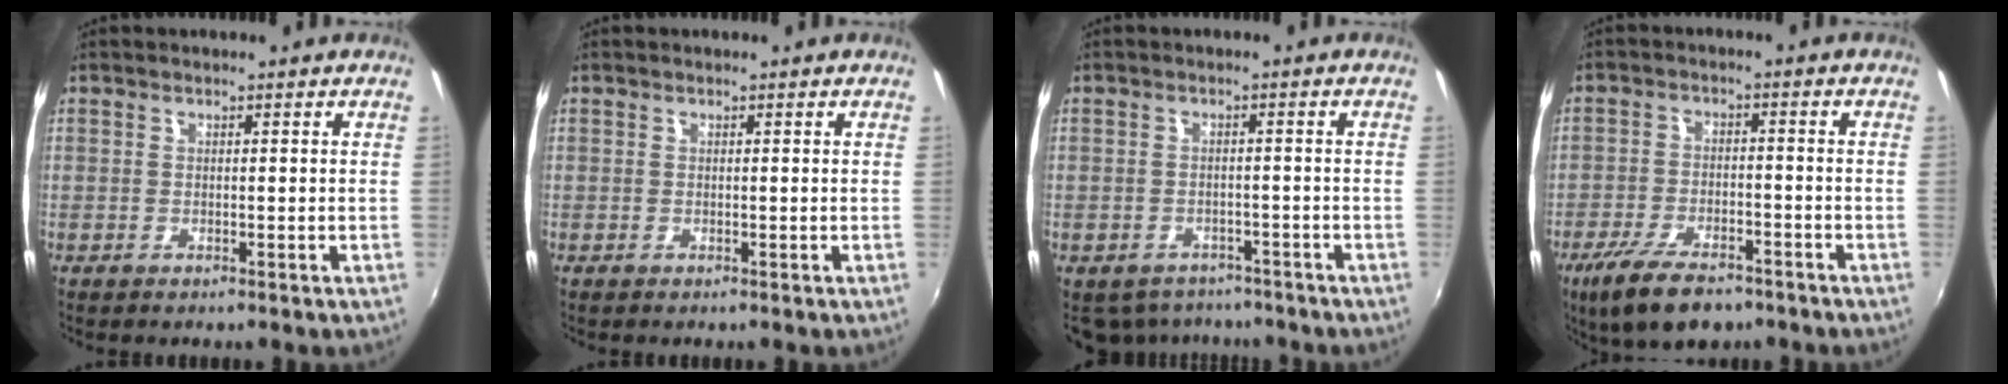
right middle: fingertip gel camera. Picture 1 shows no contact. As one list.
[{"total": 0.0}, {"total": 7.4, "force": [-5.9, 4.0, 2.0], "torque": [-0.050, -0.005, -0.078]}, {"total": 11.2, "force": [-7.9, 4.3, 6.7], "torque": [-0.152, -0.021, -0.135]}]